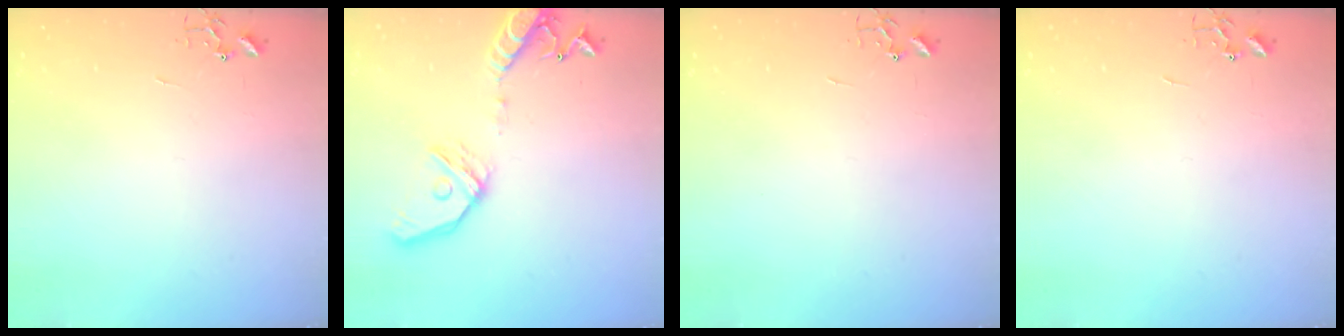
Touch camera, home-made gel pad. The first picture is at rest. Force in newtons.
{"total": 16.3, "press": 16.0, "slide": 3.2}
{"total": 0.0}
{"total": 0.0}